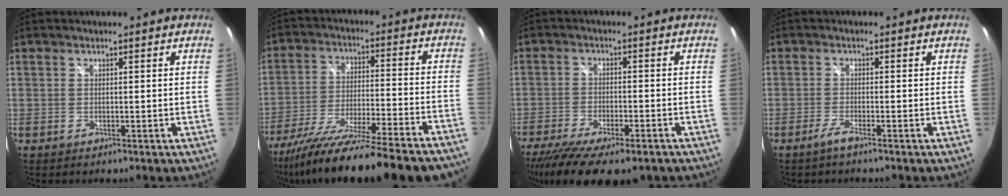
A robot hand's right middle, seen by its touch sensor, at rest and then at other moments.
{"total": 27.6, "force": [-23.8, 1.0, 14.0], "torque": [-0.244, -0.095, -0.356]}
{"total": 15.0, "force": [-11.2, 3.8, 9.3], "torque": [-0.189, -0.062, -0.174]}
{"total": 1.5, "force": [-0.8, -0.7, 1.1], "torque": [-0.026, -0.001, -0.023]}